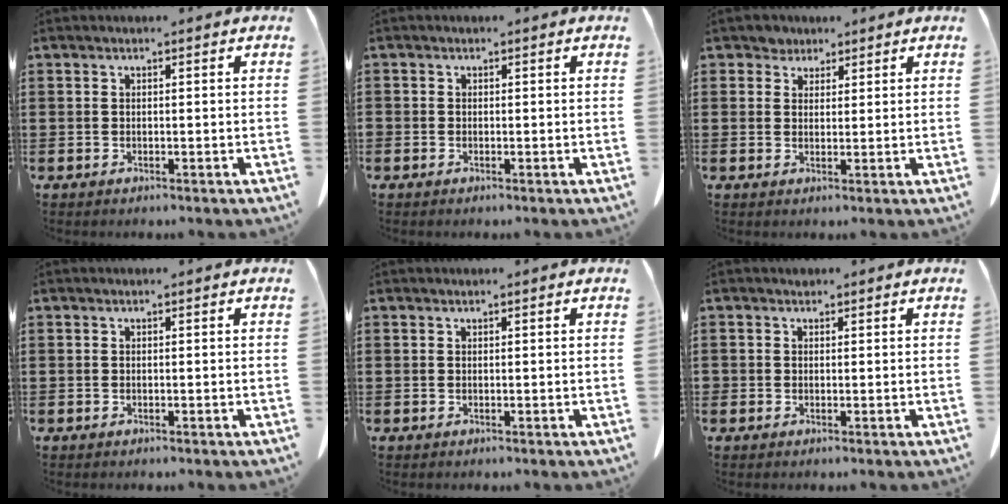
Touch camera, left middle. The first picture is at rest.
{"total": 0.5, "force": [-0.3, 0.4, 0.1], "torque": [-0.002, 0.002, -0.007]}
{"total": 2.4, "force": [1.9, 1.5, 0.2], "torque": [-0.014, 0.010, 0.035]}
{"total": 0.0}
{"total": 0.0}
{"total": 0.8, "force": [0.4, 0.7, 0.0], "torque": [-0.004, 0.002, 0.008]}